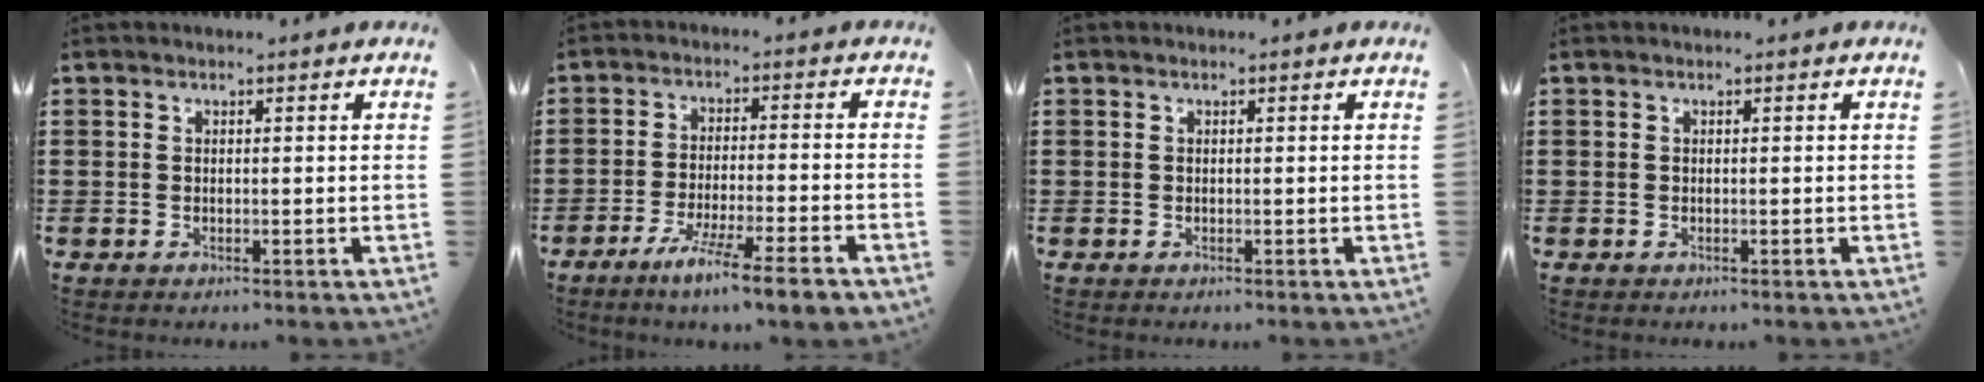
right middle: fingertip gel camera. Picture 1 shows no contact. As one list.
[{"total": 6.8, "force": [-5.4, -0.2, 4.1], "torque": [-0.074, -0.011, -0.099]}, {"total": 0.0}, {"total": 0.0}]